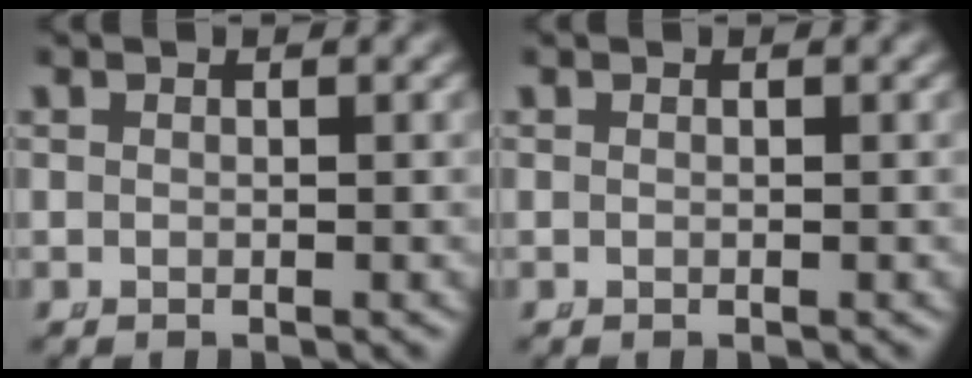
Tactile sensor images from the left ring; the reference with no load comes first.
{"total": 0.0}